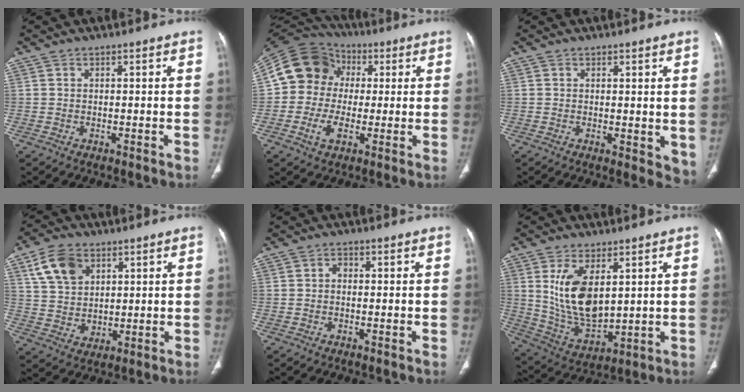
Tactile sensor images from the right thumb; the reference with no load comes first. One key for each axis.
{"total": 14.9, "fx": 1.2, "fy": 12.6, "fz": 7.9, "tx": -0.136, "ty": 0.024, "tz": 0.015}
{"total": 4.5, "fx": 0.5, "fy": 2.1, "fz": 4.0, "tx": -0.040, "ty": -0.014, "tz": 0.008}
{"total": 10.3, "fx": 4.6, "fy": 7.5, "fz": 5.4, "tx": -0.078, "ty": -0.015, "tz": 0.096}
{"total": 1.2, "fx": -0.2, "fy": 0.9, "fz": 0.7, "tx": -0.006, "ty": 0.004, "tz": -0.009}
{"total": 13.0, "fx": 3.6, "fy": 6.8, "fz": 10.5, "tx": -0.181, "ty": -0.025, "tz": 0.086}